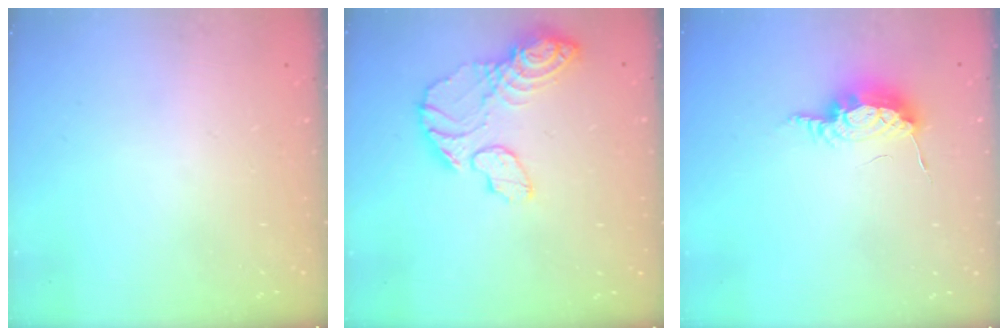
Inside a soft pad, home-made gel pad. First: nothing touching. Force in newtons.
{"total": 12.6, "press": 12.6, "slide": 0.9}
{"total": 8.3, "press": 8.3, "slide": 0.2}